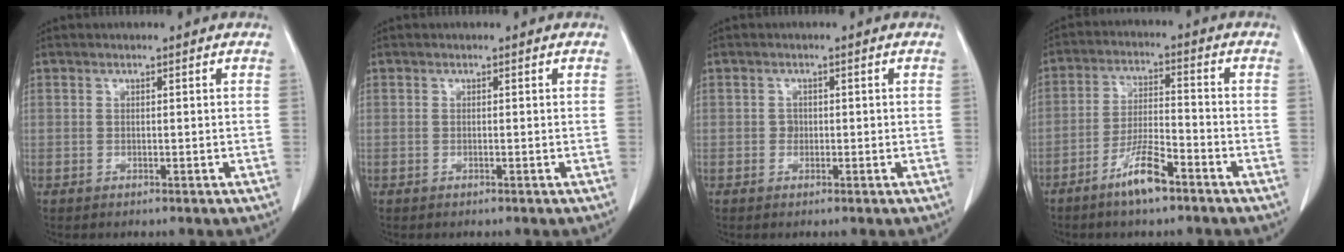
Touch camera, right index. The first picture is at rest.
{"total": 0.0}
{"total": 1.0, "force": [-0.1, 0.9, 0.3], "torque": [-0.002, 0.004, -0.002]}
{"total": 7.4, "force": [-4.9, 1.1, 5.4], "torque": [-0.112, -0.006, -0.090]}